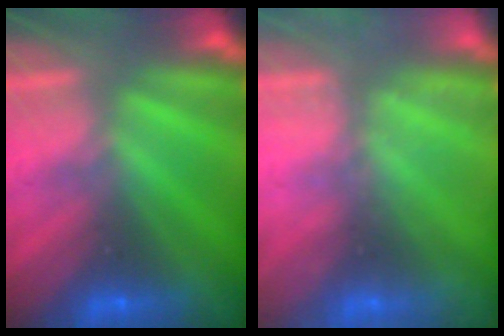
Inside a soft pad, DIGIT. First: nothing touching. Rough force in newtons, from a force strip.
{"total": 2.4}